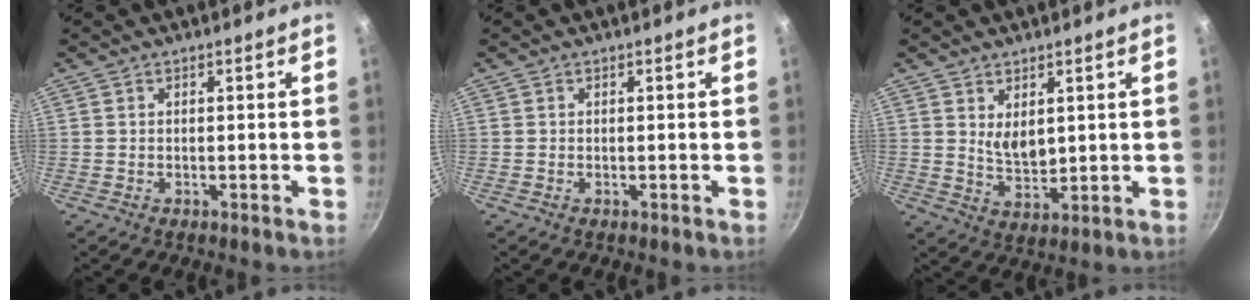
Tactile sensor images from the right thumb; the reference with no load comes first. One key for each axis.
{"total": 0.0}
{"total": 4.9, "fx": 1.7, "fy": 2.7, "fz": 3.7, "tx": -0.054, "ty": -0.022, "tz": 0.039}